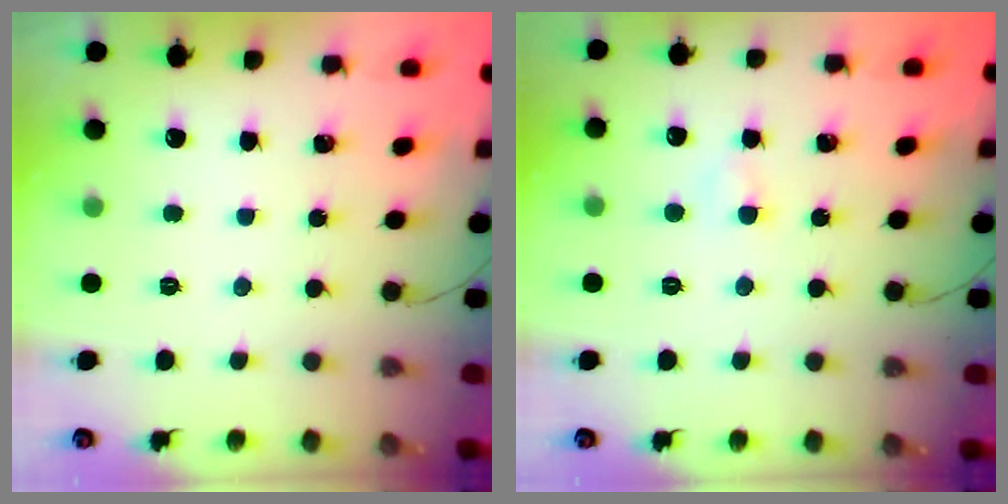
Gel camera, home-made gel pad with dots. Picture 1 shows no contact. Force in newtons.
{"total": 2.3, "press": 2.2, "slide": 0.9}